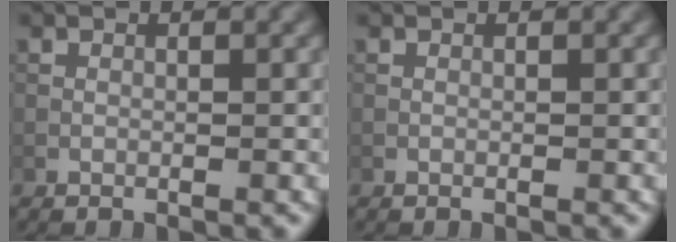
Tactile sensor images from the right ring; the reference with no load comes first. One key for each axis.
{"total": 0.0}